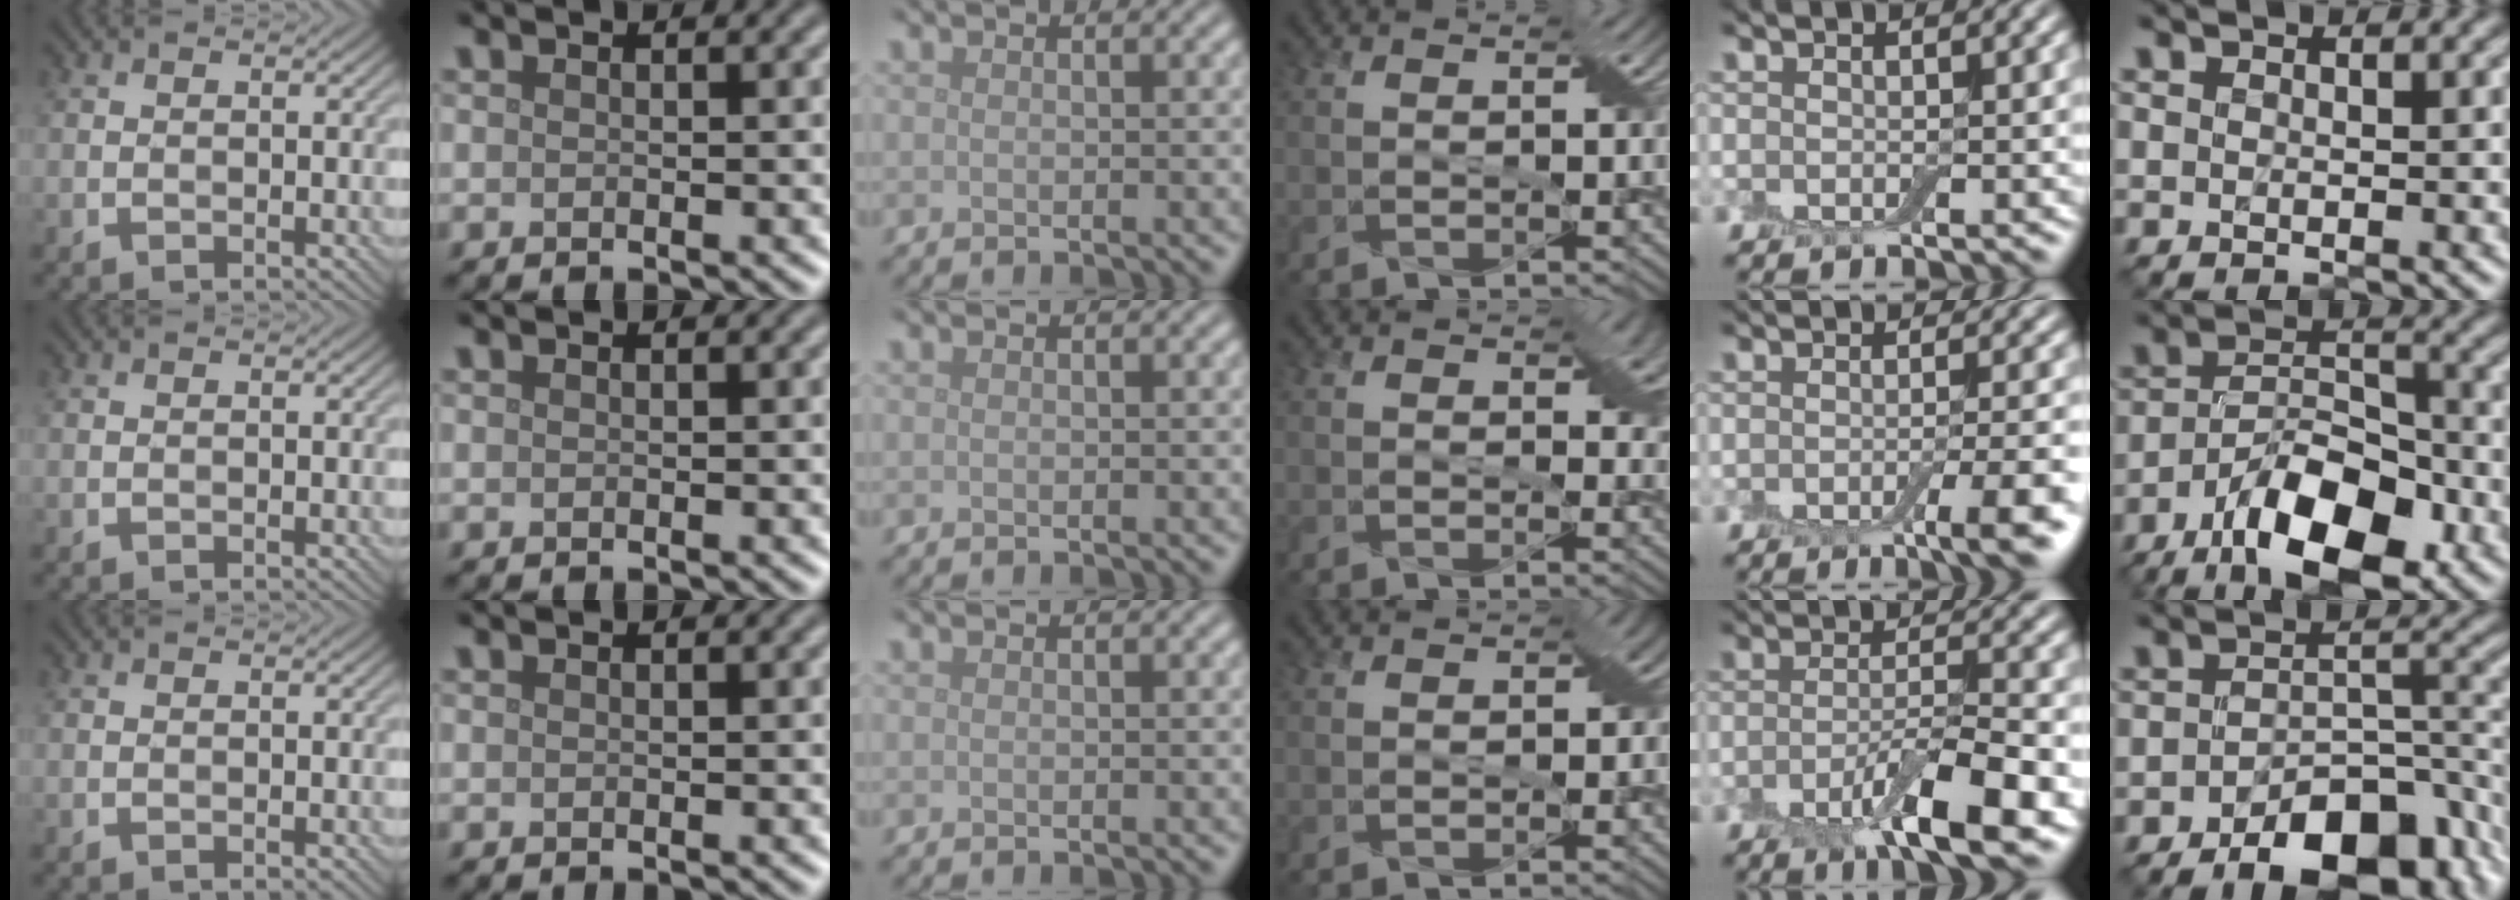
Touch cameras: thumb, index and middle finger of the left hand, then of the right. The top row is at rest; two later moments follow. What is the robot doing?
{"motion": "wrap", "object": "cling film"}